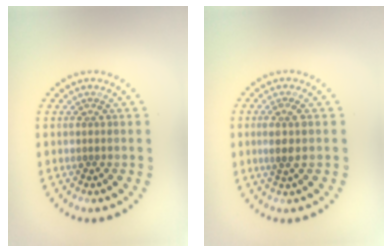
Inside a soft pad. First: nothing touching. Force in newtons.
{"total": 2.2, "press": 1.8, "slide": 1.2}